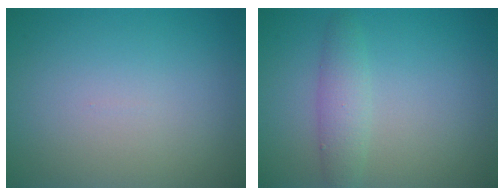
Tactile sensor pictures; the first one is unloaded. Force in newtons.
{"total": 2.4, "press": 2.4, "slide": 0.2}